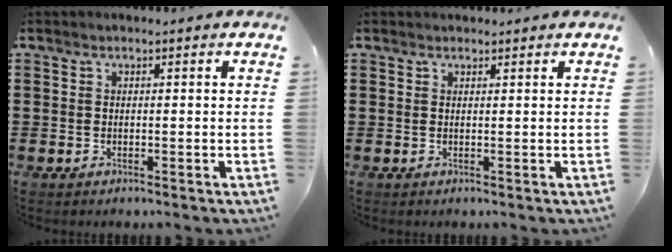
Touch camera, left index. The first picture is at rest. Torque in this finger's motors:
{"motor_torque": [0.01, 0.12, 0.01, -0.01]}